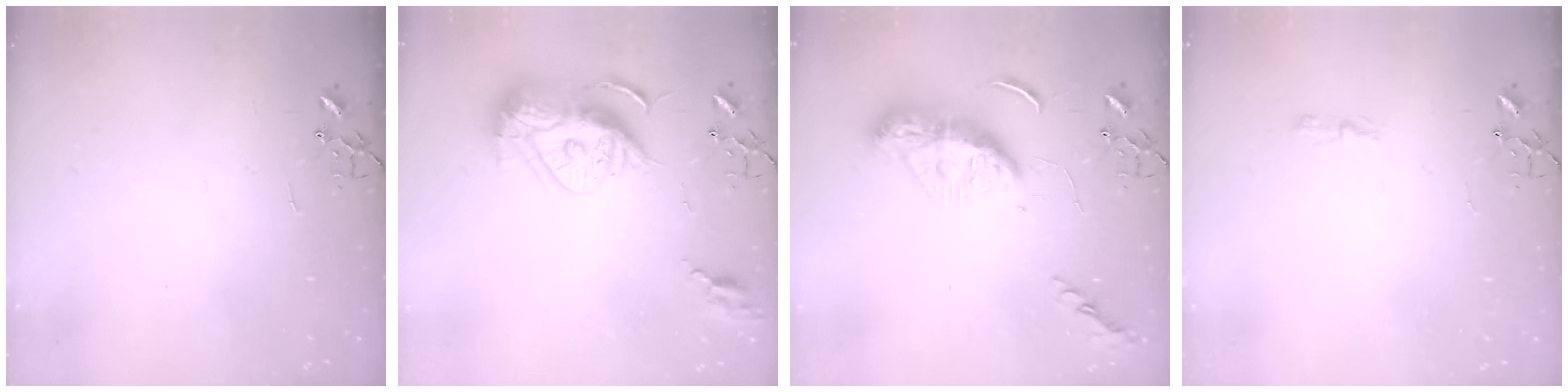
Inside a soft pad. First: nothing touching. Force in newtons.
{"total": 15.7, "press": 15.6, "slide": 1.9}
{"total": 13.0, "press": 13.0, "slide": 1.2}
{"total": 3.9, "press": 3.9, "slide": 0.5}